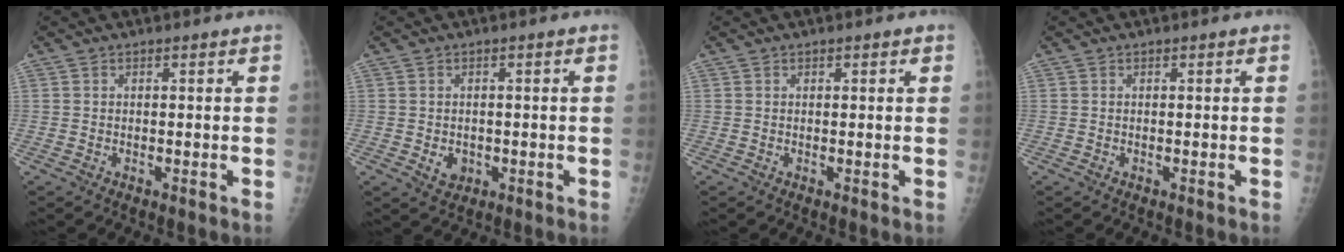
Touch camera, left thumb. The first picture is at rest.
{"total": 2.9, "force": [-0.6, 2.4, 1.5], "torque": [-0.011, 0.000, 0.000]}
{"total": 0.8, "force": [0.4, 0.4, 0.5], "torque": [-0.003, 0.001, 0.003]}
{"total": 0.0}